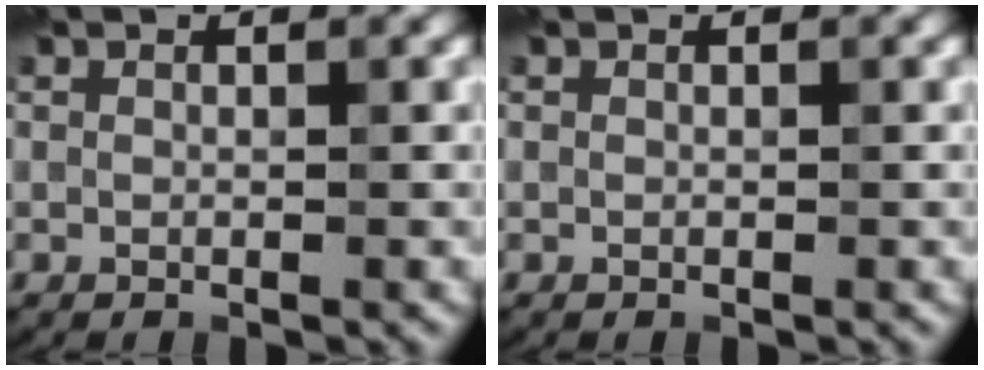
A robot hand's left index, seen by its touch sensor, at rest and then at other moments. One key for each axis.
{"total": 0.0}